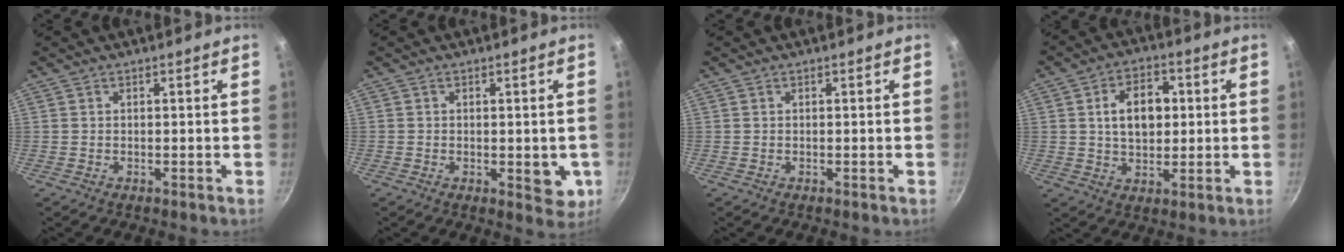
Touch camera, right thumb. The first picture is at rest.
{"total": 5.2, "force": [-0.8, 2.9, 4.2], "torque": [-0.038, -0.005, -0.009]}
{"total": 0.0}
{"total": 9.9, "force": [1.4, 6.6, 7.2], "torque": [-0.090, 0.008, 0.021]}